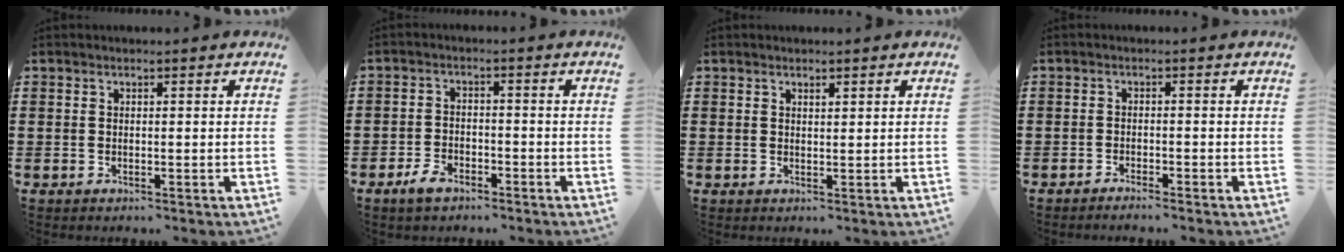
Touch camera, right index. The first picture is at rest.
{"total": 3.0, "force": [-2.3, 1.4, 1.4], "torque": [-0.033, 0.005, -0.048]}
{"total": 0.8, "force": [0.7, 0.3, 0.2], "torque": [-0.004, 0.002, 0.013]}
{"total": 1.3, "force": [-1.3, -0.1, 0.2], "torque": [-0.006, 0.002, -0.026]}